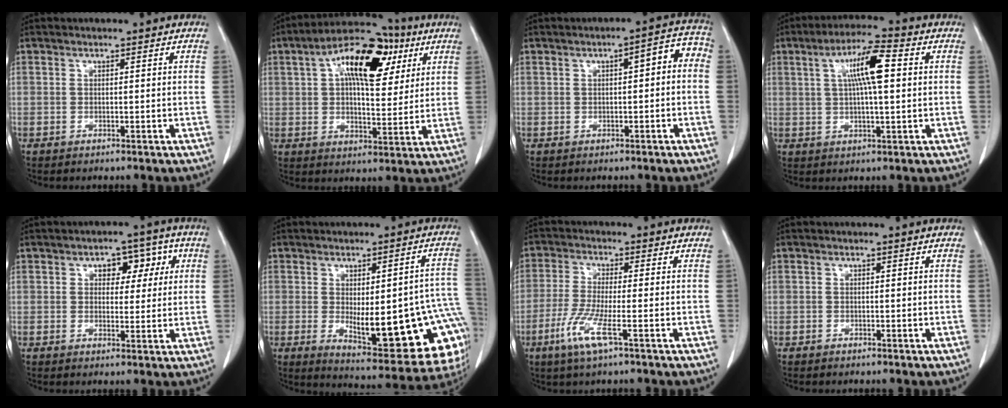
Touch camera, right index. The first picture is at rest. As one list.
[{"total": 16.7, "force": [6.9, 6.9, 13.6], "torque": [-0.224, 0.039, 0.105]}, {"total": 5.2, "force": [0.6, 1.6, 4.9], "torque": [-0.055, 0.032, 0.002]}, {"total": 9.0, "force": [2.1, 1.2, 8.7], "torque": [-0.154, 0.016, 0.034]}, {"total": 5.9, "force": [2.2, 3.6, 4.2], "torque": [-0.042, 0.022, 0.029]}, {"total": 22.1, "force": [-5.0, 7.0, 20.3], "torque": [-0.171, 0.014, -0.042]}, {"total": 6.6, "force": [-3.0, 0.1, 5.9], "torque": [-0.128, -0.017, -0.063]}, {"total": 0.0}]